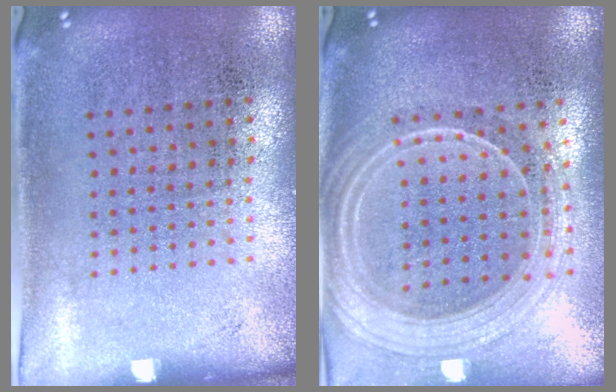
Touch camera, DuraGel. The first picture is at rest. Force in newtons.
{"total": 2.4, "press": 2.1, "slide": 1.2}